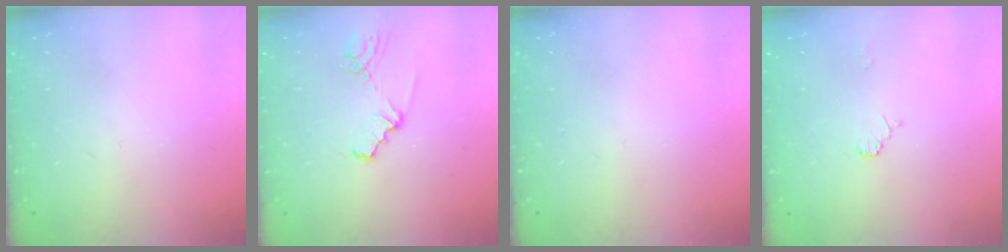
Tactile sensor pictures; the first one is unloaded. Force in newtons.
{"total": 2.1, "press": 2.1, "slide": 0.2}
{"total": 0.0}
{"total": 2.0, "press": 1.9, "slide": 0.3}